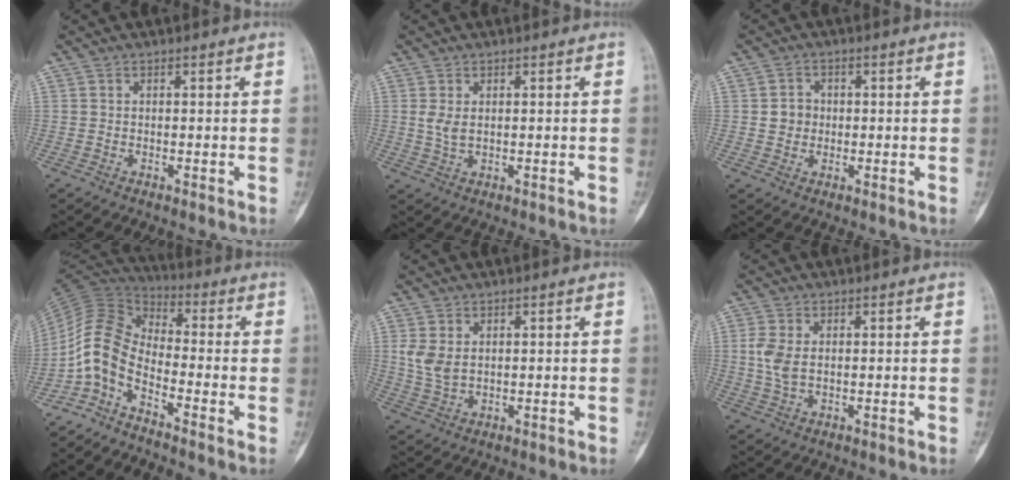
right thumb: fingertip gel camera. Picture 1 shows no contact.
{"total": 2.4, "force": [0.5, 1.3, 2.0], "torque": [-0.038, -0.001, 0.015]}
{"total": 3.4, "force": [0.1, 3.1, 1.3], "torque": [-0.004, 0.006, -0.002]}
{"total": 9.0, "force": [-4.9, 4.6, 6.1], "torque": [-0.119, 0.065, -0.117]}
{"total": 4.5, "force": [1.1, 3.0, 3.2], "torque": [-0.064, -0.003, 0.030]}
{"total": 4.7, "force": [0.5, 2.8, 3.7], "torque": [-0.088, 0.001, 0.011]}